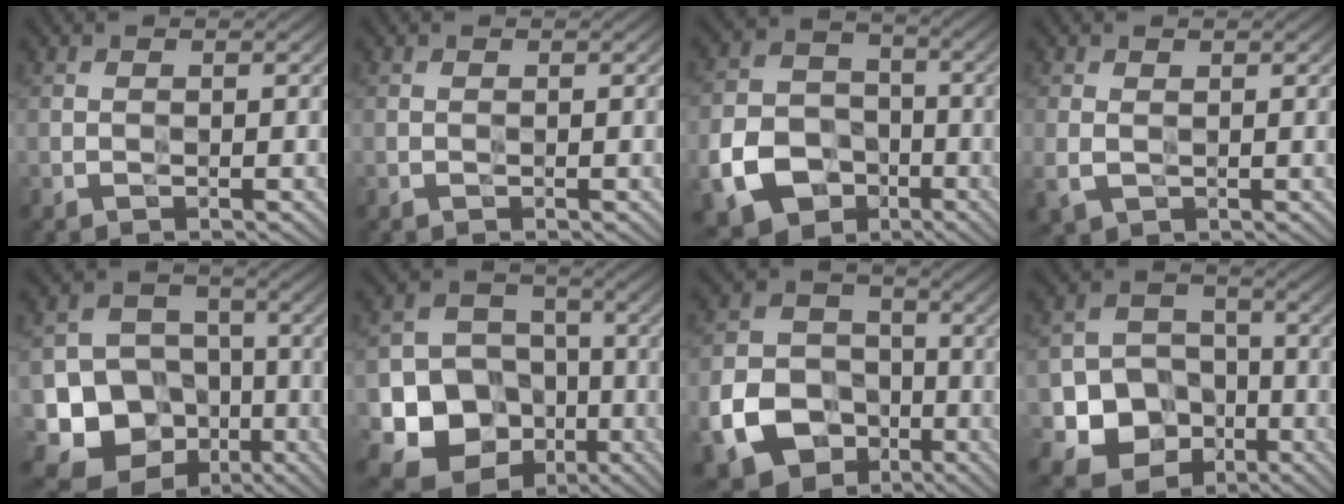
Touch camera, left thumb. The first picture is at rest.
{"total": 0.0}
{"total": 11.4, "force": [-4.6, 8.8, 5.6], "torque": [-0.134, -0.028, -0.097]}
{"total": 2.9, "force": [0.1, 2.1, 1.9], "torque": [-0.053, -0.006, 0.002]}
{"total": 15.2, "force": [-6.1, 12.9, 5.4], "torque": [-0.129, -0.037, -0.111]}
{"total": 14.9, "force": [-5.1, 12.8, 5.8], "torque": [-0.137, -0.033, -0.107]}
{"total": 12.8, "force": [-5.1, 10.0, 6.2], "torque": [-0.144, -0.037, -0.102]}
{"total": 10.8, "force": [-4.0, 9.0, 4.5], "torque": [-0.100, -0.028, -0.096]}